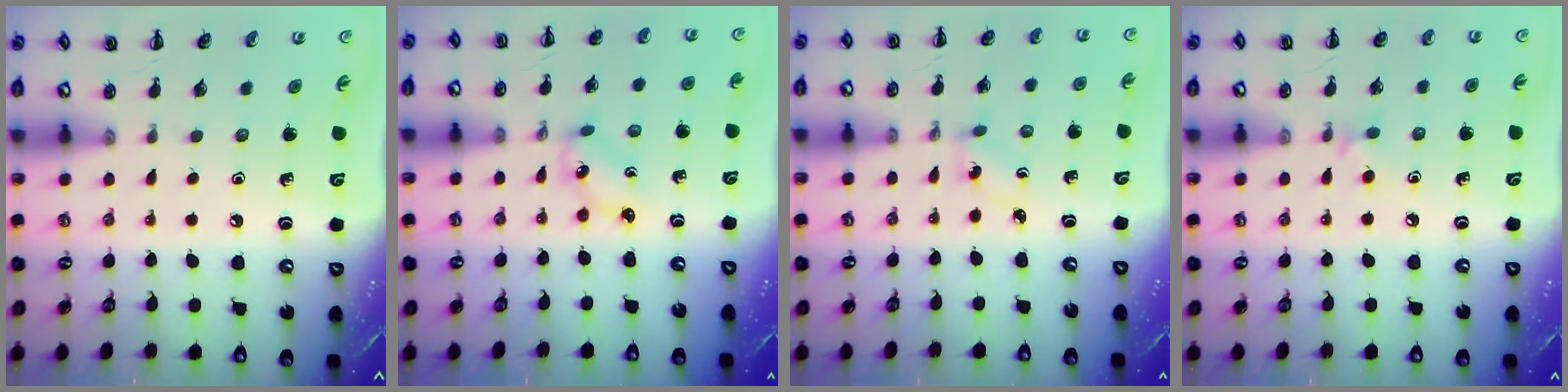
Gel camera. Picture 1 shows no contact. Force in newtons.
{"total": 1.6, "press": 1.5, "slide": 0.3}
{"total": 1.2, "press": 1.1, "slide": 0.5}
{"total": 4.1, "press": 3.8, "slide": 1.5}